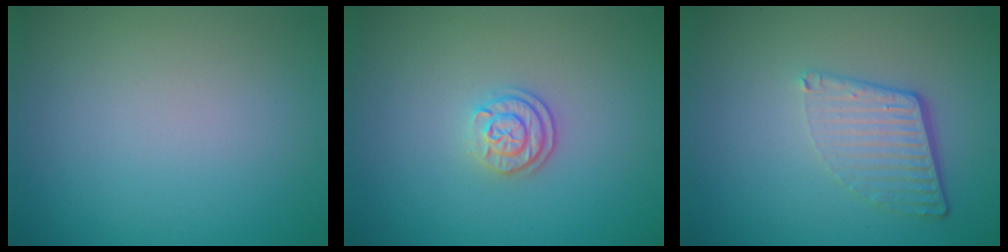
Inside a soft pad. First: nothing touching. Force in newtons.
{"total": 2.3, "press": 1.9, "slide": 1.2}
{"total": 4.1, "press": 2.7, "slide": 3.1}